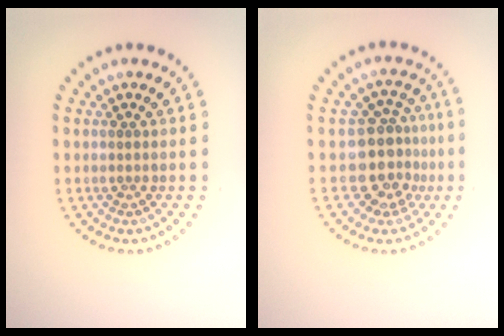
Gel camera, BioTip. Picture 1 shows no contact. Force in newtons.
{"total": 4.1, "press": 3.2, "slide": 2.5}